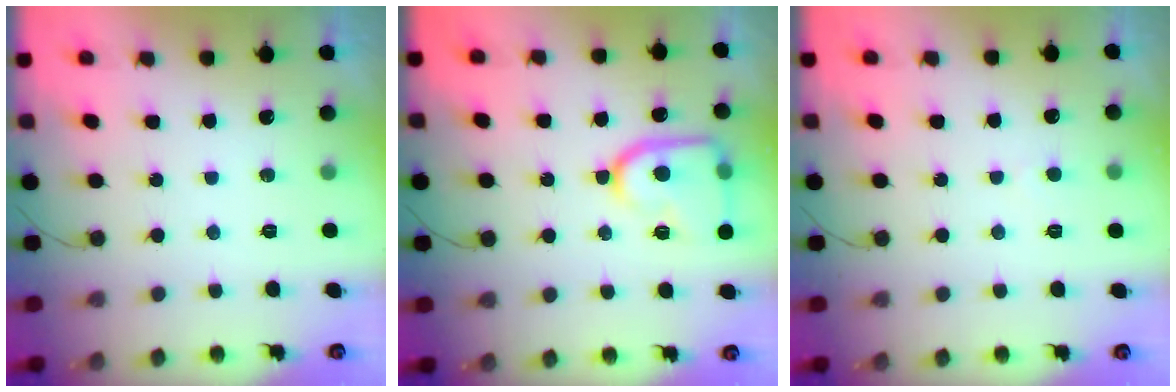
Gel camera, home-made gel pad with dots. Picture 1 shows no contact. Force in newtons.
{"total": 16.1, "press": 16.0, "slide": 1.4}
{"total": 2.5, "press": 2.5, "slide": 0.2}